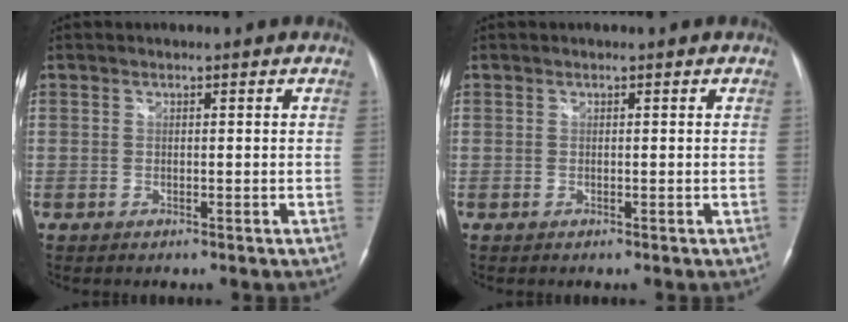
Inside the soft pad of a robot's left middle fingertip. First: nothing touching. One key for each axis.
{"total": 0.0}